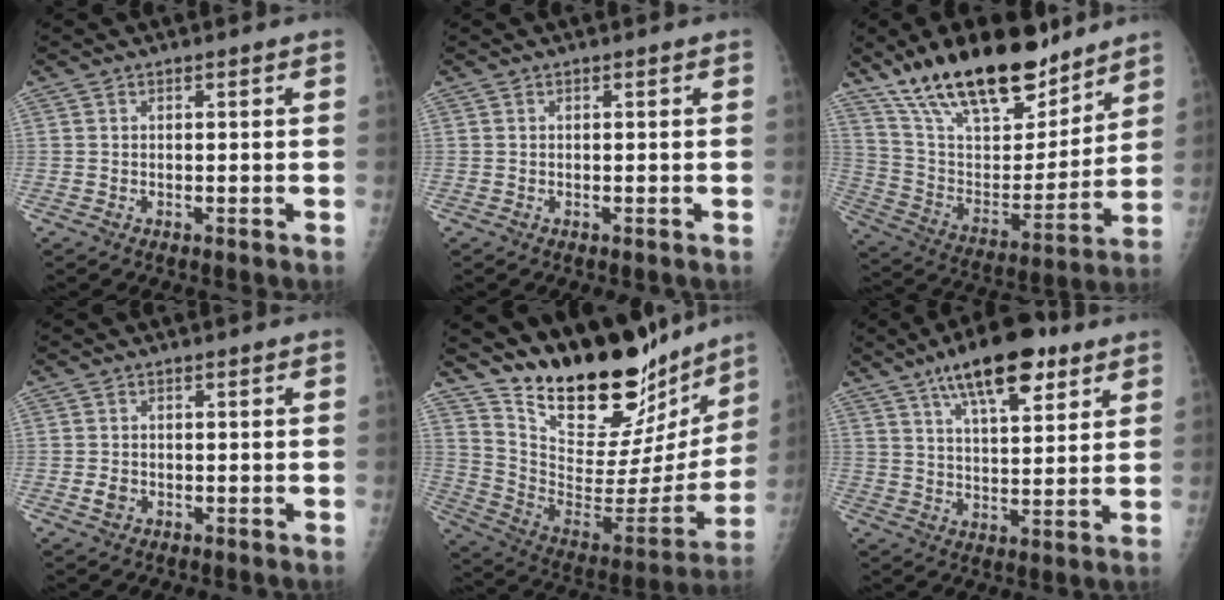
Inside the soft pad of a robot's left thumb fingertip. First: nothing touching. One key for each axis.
{"total": 0.0}
{"total": 25.3, "fx": 18.6, "fy": 9.9, "fz": 14.1, "tx": -0.203, "ty": -0.077, "tz": 0.317}
{"total": 1.7, "fx": -0.4, "fy": 1.4, "fz": 0.9, "tx": -0.012, "ty": 0.001, "tz": -0.004}
{"total": 28.7, "fx": 23.5, "fy": 9.8, "fz": 13.1, "tx": -0.175, "ty": -0.134, "tz": 0.358}
{"total": 14.5, "fx": 8.6, "fy": 5.4, "fz": 10.3, "tx": -0.138, "ty": -0.030, "tz": 0.139}